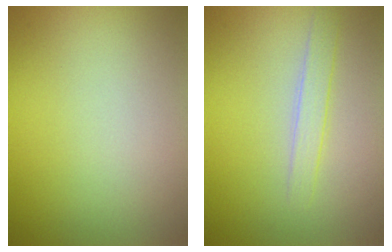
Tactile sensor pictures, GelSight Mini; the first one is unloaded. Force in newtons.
{"total": 1.7, "press": 1.7, "slide": 0.0}